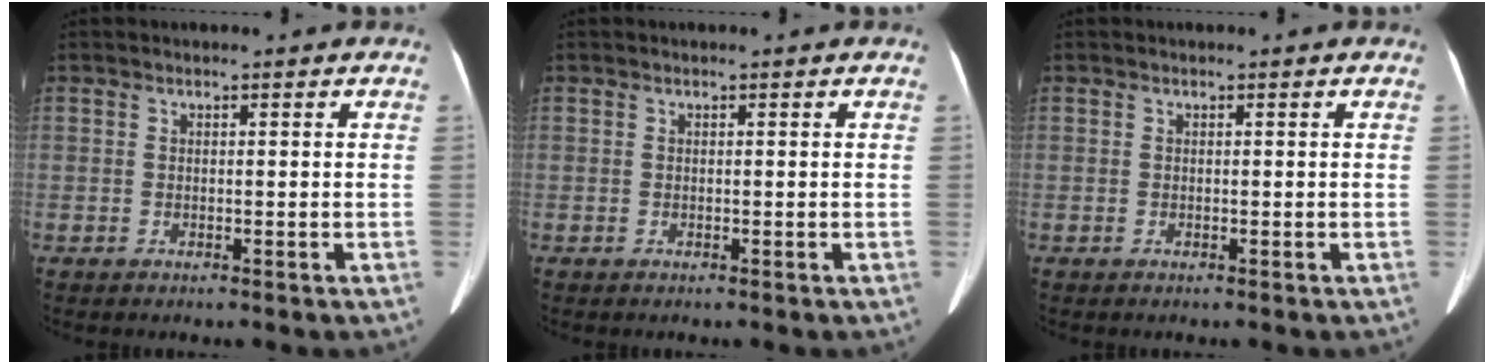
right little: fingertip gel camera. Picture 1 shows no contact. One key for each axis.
{"total": 0.0}
{"total": 0.0}